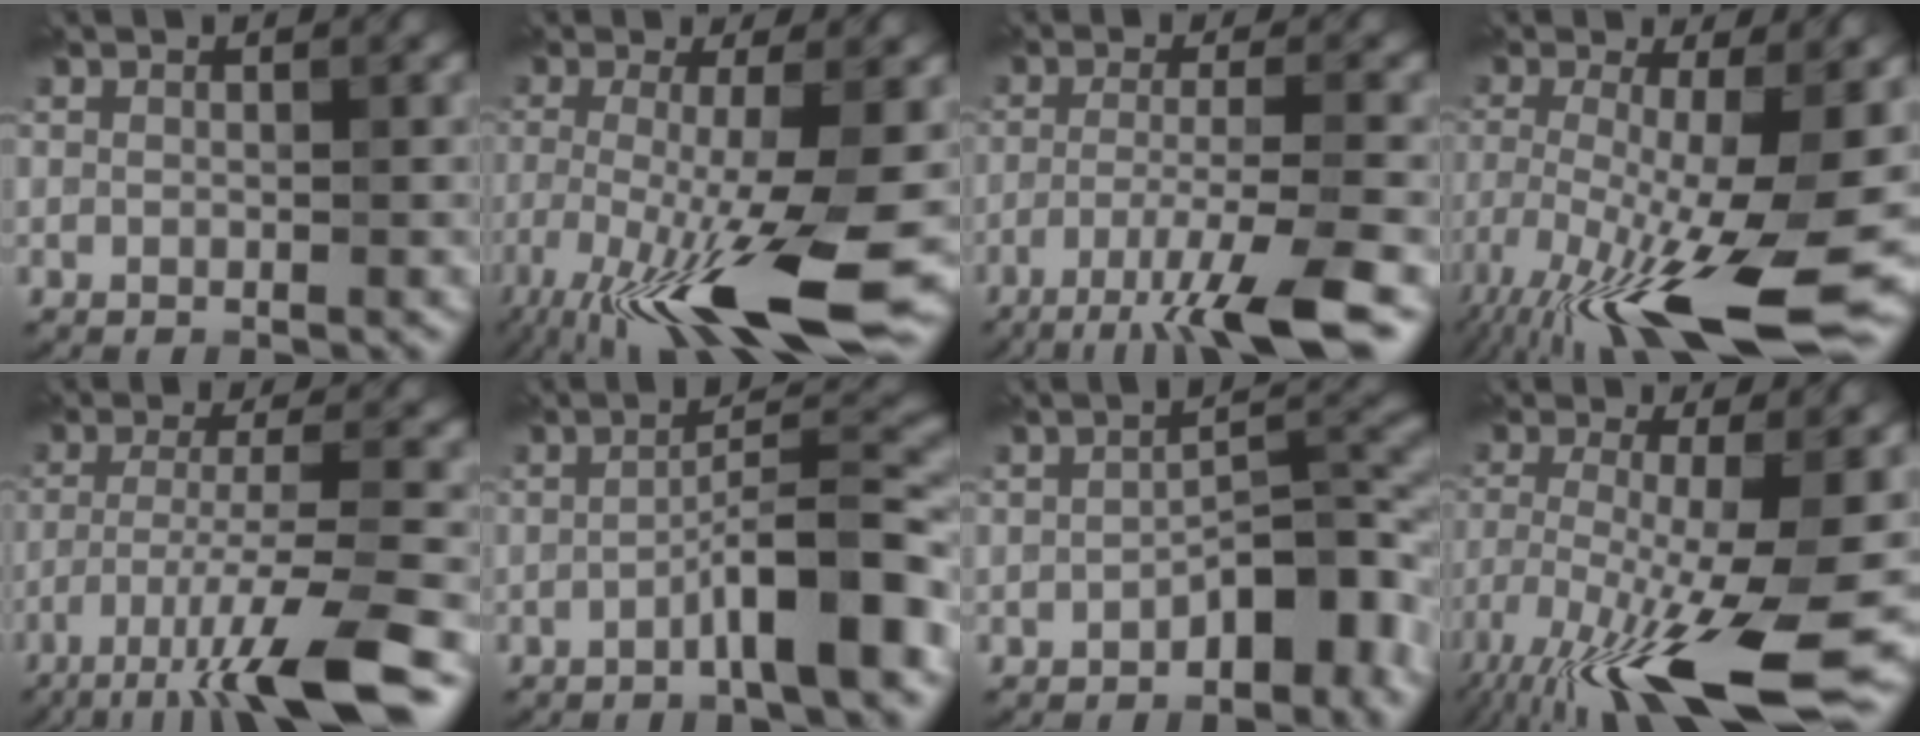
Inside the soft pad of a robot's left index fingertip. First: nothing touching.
{"total": 12.3, "force": [-5.2, 2.4, 10.9], "torque": [-0.196, -0.027, -0.088]}
{"total": 7.6, "force": [-4.5, 1.0, 6.1], "torque": [-0.091, -0.001, -0.080]}
{"total": 15.1, "force": [-6.3, 3.6, 13.3], "torque": [-0.238, -0.027, -0.109]}
{"total": 9.0, "force": [-5.5, 1.3, 7.1], "torque": [-0.104, 0.000, -0.099]}
{"total": 6.5, "force": [-2.9, 0.9, 5.8], "torque": [-0.089, 0.024, -0.052]}
{"total": 5.2, "force": [-2.4, 2.2, 4.0], "torque": [-0.052, 0.017, -0.042]}
{"total": 14.0, "force": [-6.7, 2.9, 11.9], "torque": [-0.231, -0.031, -0.113]}